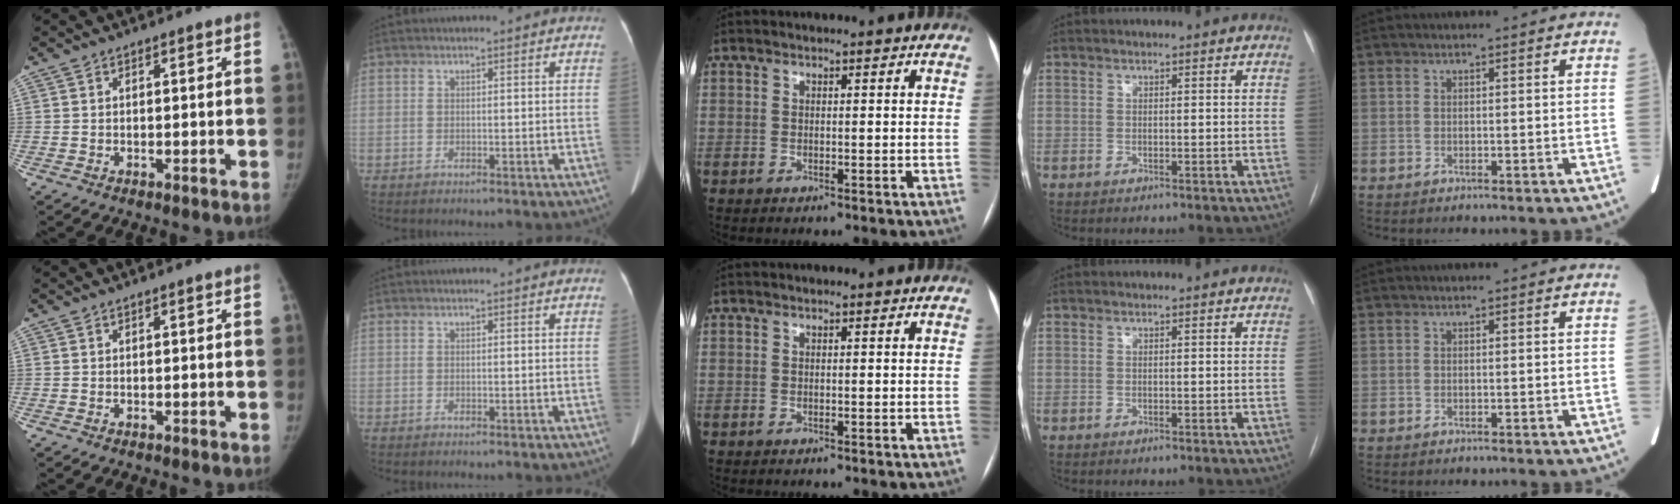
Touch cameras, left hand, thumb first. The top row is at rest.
{}